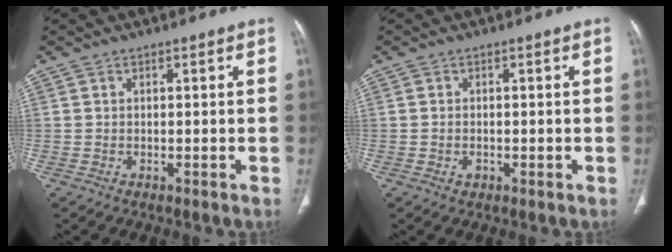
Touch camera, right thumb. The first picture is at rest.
{"total": 1.2, "force": [-0.4, 0.9, 0.7], "torque": [-0.011, 0.004, -0.005]}